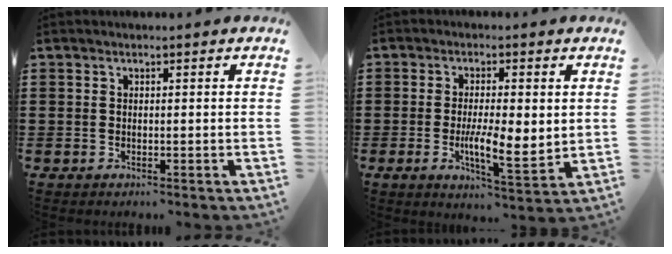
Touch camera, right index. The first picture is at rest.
{"total": 6.8, "force": [-0.6, 2.3, 6.3], "torque": [-0.105, 0.002, -0.009]}